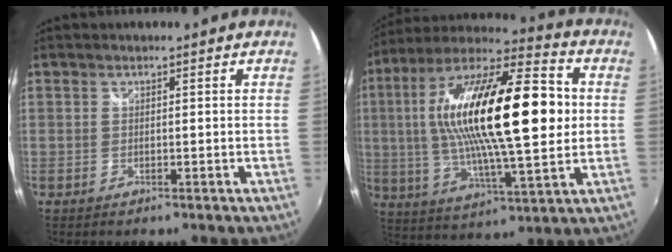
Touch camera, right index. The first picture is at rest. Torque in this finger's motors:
{"motor_torque": [1.45, -0.15, 1.05, 0.21]}